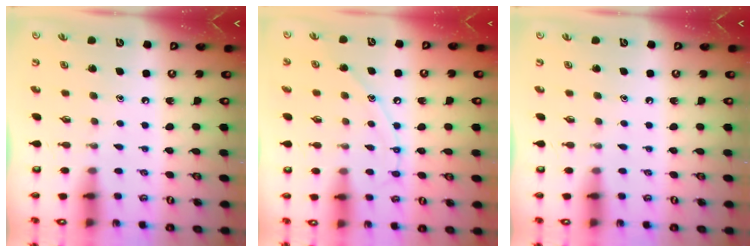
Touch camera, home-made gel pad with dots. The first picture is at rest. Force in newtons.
{"total": 9.2, "press": 9.2, "slide": 0.8}
{"total": 0.0}